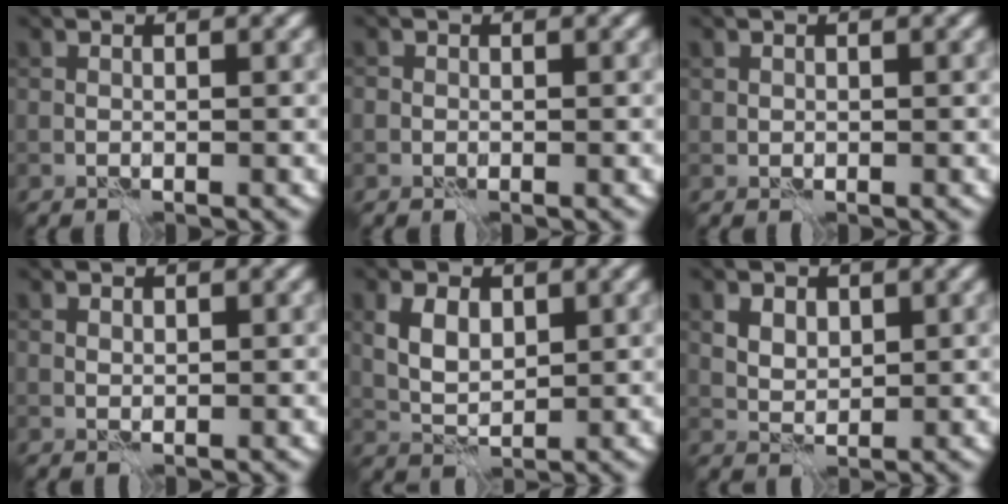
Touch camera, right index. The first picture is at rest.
{"total": 0.6, "force": [-0.1, 0.6, 0.0], "torque": [0.005, -0.004, -0.003]}
{"total": 0.6, "force": [0.2, 0.5, 0.0], "torque": [0.004, -0.002, 0.004]}
{"total": 0.5, "force": [0.4, 0.3, 0.2], "torque": [-0.003, 0.000, 0.007]}
{"total": 3.4, "force": [1.1, 2.1, 2.5], "torque": [-0.054, 0.002, 0.020]}
{"total": 3.2, "force": [1.5, 2.1, 1.8], "torque": [-0.041, 0.005, 0.027]}